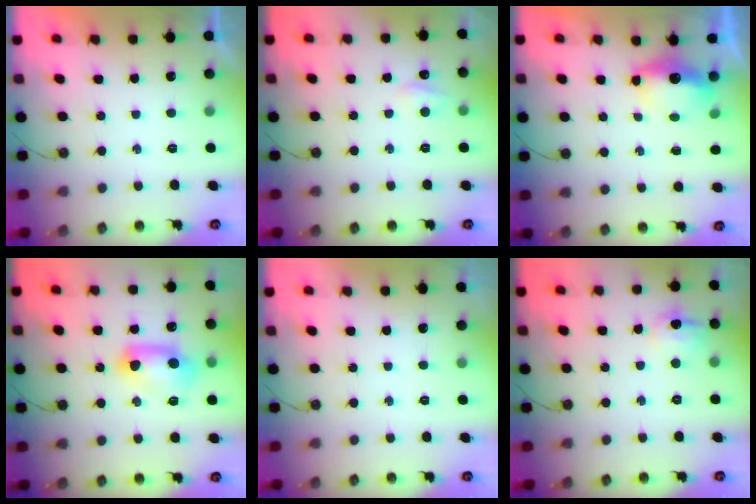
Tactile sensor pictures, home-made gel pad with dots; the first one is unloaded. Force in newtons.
{"total": 4.7, "press": 4.6, "slide": 0.9}
{"total": 5.4, "press": 5.4, "slide": 0.7}
{"total": 17.6, "press": 12.2, "slide": 12.7}
{"total": 11.8, "press": 1.8, "slide": 11.7}
{"total": 9.6, "press": 9.6, "slide": 0.9}